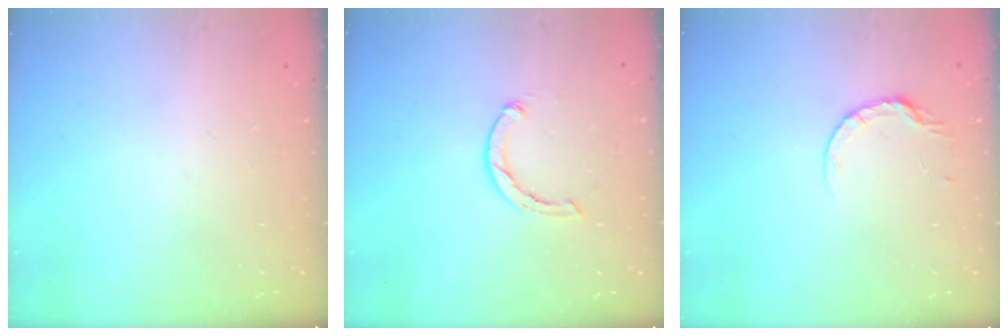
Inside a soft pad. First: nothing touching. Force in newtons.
{"total": 1.9, "press": 1.9, "slide": 0.3}
{"total": 5.3, "press": 5.2, "slide": 0.6}